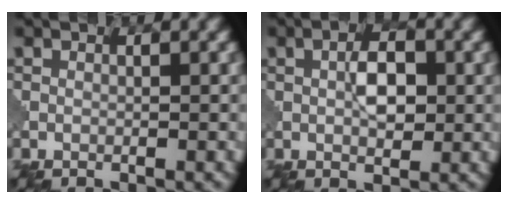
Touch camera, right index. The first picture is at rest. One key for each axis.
{"total": 3.0, "fx": 0.6, "fy": 1.5, "fz": 2.5, "tx": -0.044, "ty": 0.000, "tz": 0.009}